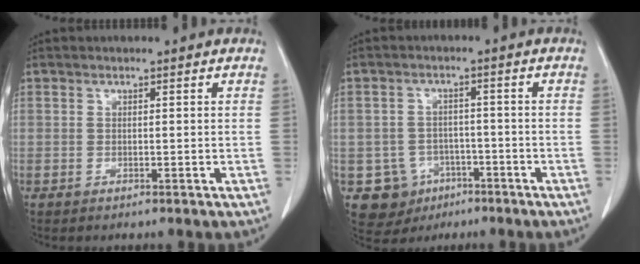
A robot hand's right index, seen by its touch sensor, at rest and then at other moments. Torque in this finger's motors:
{"motor_torque": [0.00, -0.01, -0.14, -0.08]}